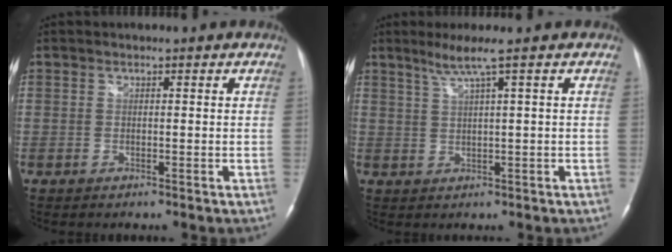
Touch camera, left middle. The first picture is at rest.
{"total": 3.7, "force": [2.2, -1.1, 2.8], "torque": [-0.063, -0.002, 0.048]}